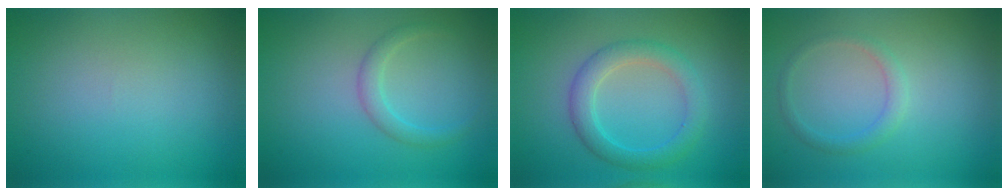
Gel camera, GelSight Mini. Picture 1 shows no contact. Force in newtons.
{"total": 1.7, "press": 1.7, "slide": 0.1}
{"total": 3.2, "press": 3.2, "slide": 0.2}
{"total": 1.4, "press": 1.4, "slide": 0.1}